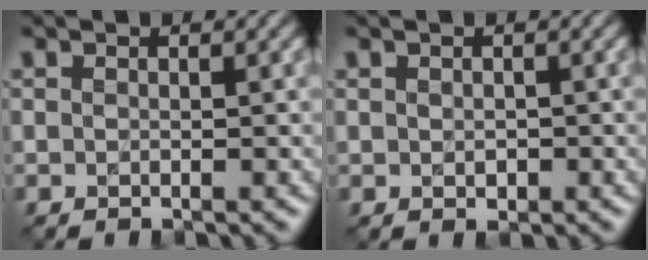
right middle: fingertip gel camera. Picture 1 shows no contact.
{"total": 0.8, "force": [0.5, 0.6, 0.2], "torque": [-0.005, 0.000, 0.008]}